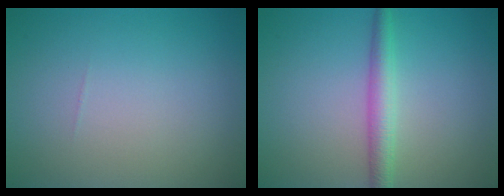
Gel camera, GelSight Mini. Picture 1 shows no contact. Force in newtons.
{"total": 2.7, "press": 2.7, "slide": 0.1}